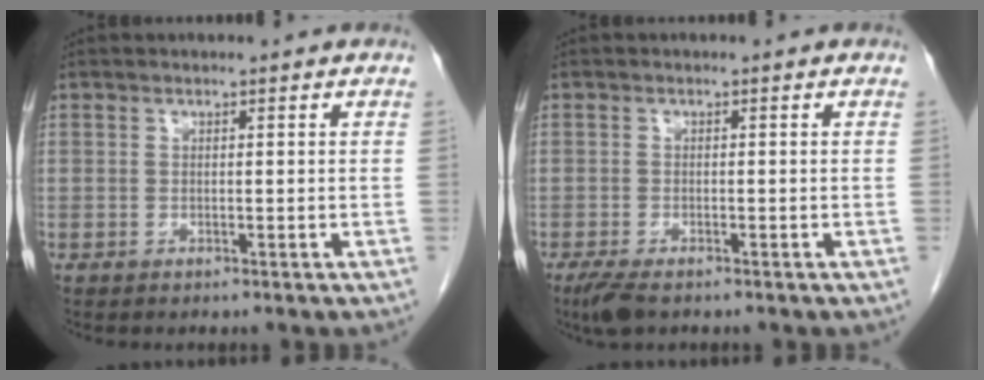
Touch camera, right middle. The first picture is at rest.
{"total": 3.4, "force": [-2.4, 1.0, 2.1], "torque": [-0.047, -0.009, -0.039]}